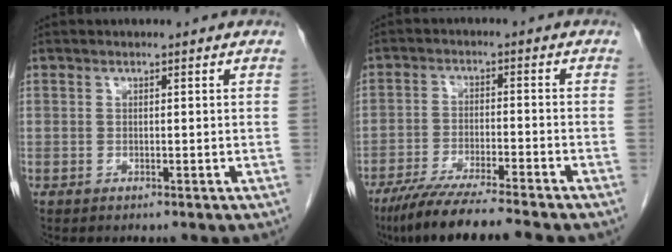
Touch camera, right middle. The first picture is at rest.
{"total": 10.8, "force": [-9.1, -0.2, 5.8], "torque": [-0.089, -0.031, -0.150]}